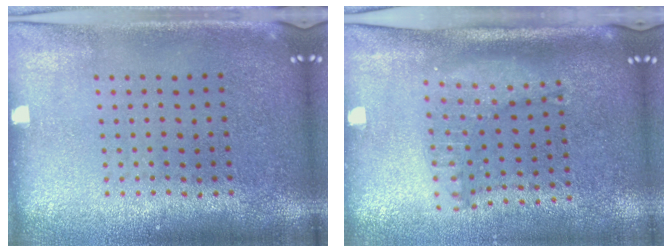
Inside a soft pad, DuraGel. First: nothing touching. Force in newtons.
{"total": 1.4, "press": 1.3, "slide": 0.4}